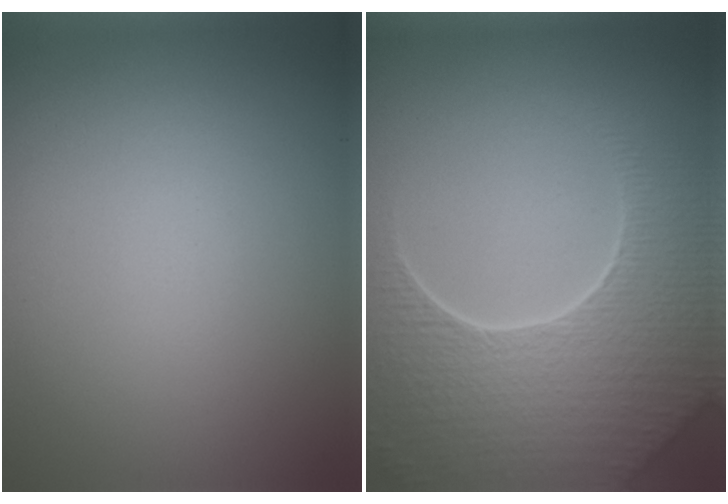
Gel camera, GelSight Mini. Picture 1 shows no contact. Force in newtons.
{"total": 9.4, "press": 6.6, "slide": 6.6}